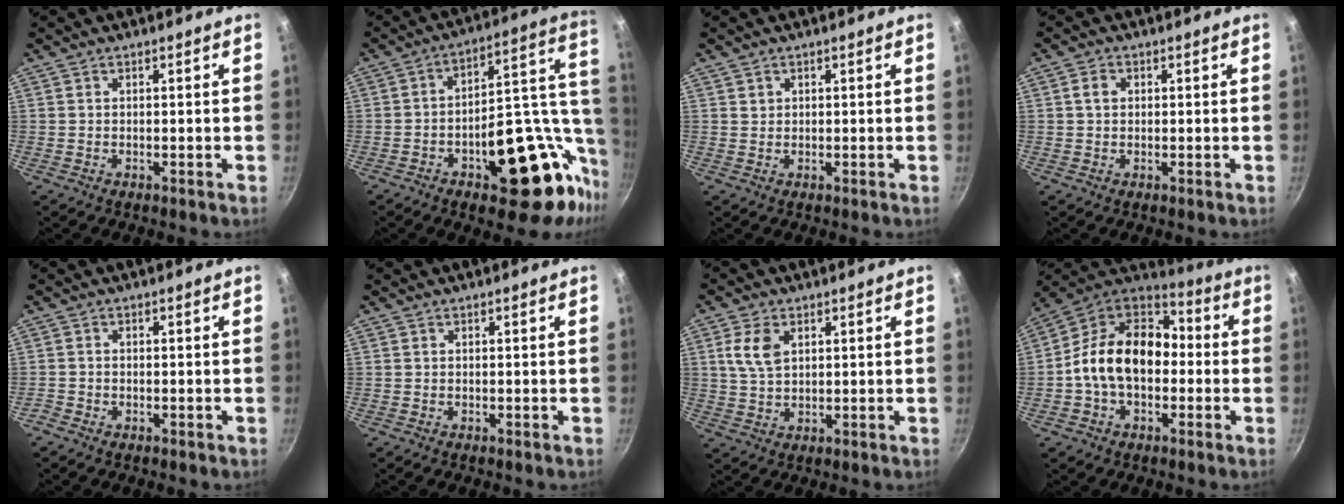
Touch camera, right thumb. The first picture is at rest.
{"total": 25.5, "force": [-8.2, 13.1, 20.2], "torque": [-0.200, 0.052, -0.107]}
{"total": 0.8, "force": [0.4, 0.7, 0.1], "torque": [0.004, 0.004, 0.008]}
{"total": 2.4, "force": [0.5, 1.9, 1.4], "torque": [-0.018, 0.004, 0.008]}
{"total": 1.3, "force": [-1.0, 0.8, 0.3], "torque": [-0.017, 0.005, -0.023]}
{"total": 0.0}
{"total": 6.2, "force": [2.2, 3.8, 4.4], "torque": [-0.080, -0.003, 0.043]}
{"total": 17.9, "force": [-1.5, 12.4, 12.7], "torque": [-0.180, 0.050, -0.045]}